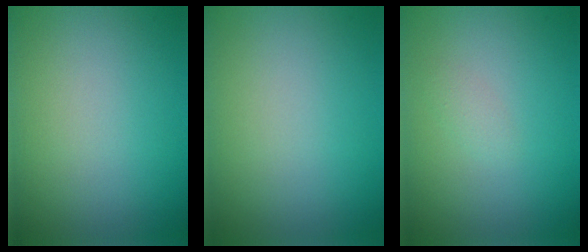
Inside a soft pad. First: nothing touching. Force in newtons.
{"total": 0.0}
{"total": 0.8, "press": 0.8, "slide": 0.0}